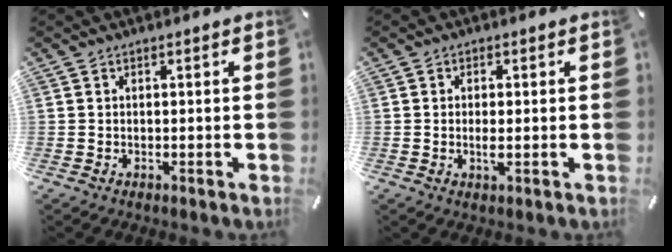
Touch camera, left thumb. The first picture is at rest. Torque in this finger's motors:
{"motor_torque": [0.01, -0.17, 0.16, 0.16, 0.00]}